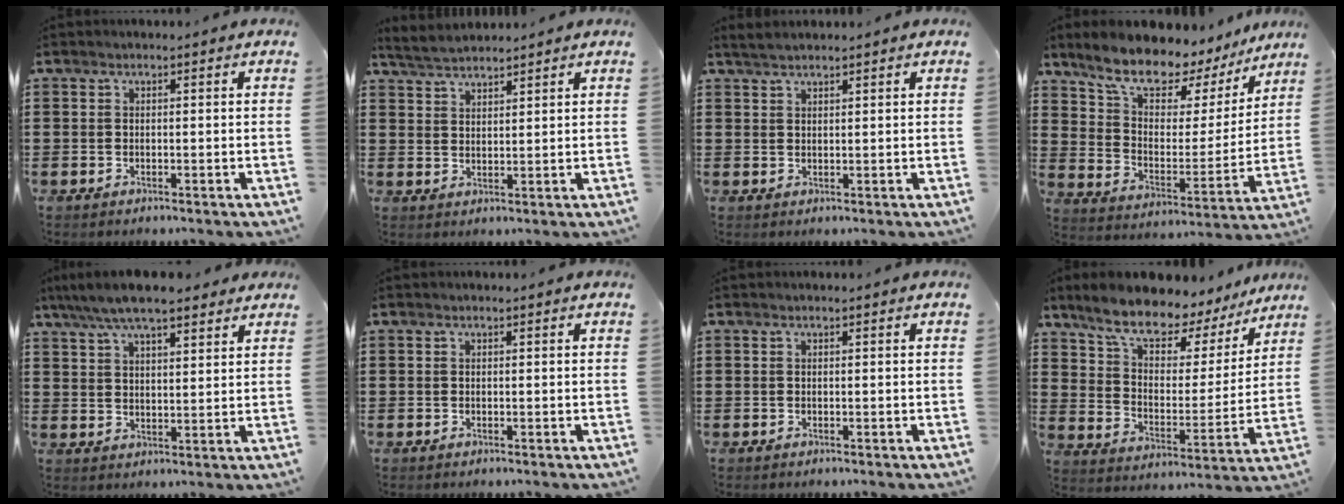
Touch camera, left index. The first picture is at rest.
{"total": 3.3, "force": [3.2, 0.4, 0.6], "torque": [-0.023, -0.006, 0.059]}
{"total": 1.7, "force": [1.6, 0.2, 0.6], "torque": [-0.016, 0.003, 0.031]}
{"total": 9.4, "force": [8.2, 3.2, 3.3], "torque": [-0.095, -0.058, 0.142]}
{"total": 7.3, "force": [6.2, 1.6, 3.5], "torque": [-0.085, -0.008, 0.113]}
{"total": 0.0}
{"total": 0.0}
{"total": 9.0, "force": [7.5, 3.0, 3.8], "torque": [-0.095, -0.049, 0.127]}